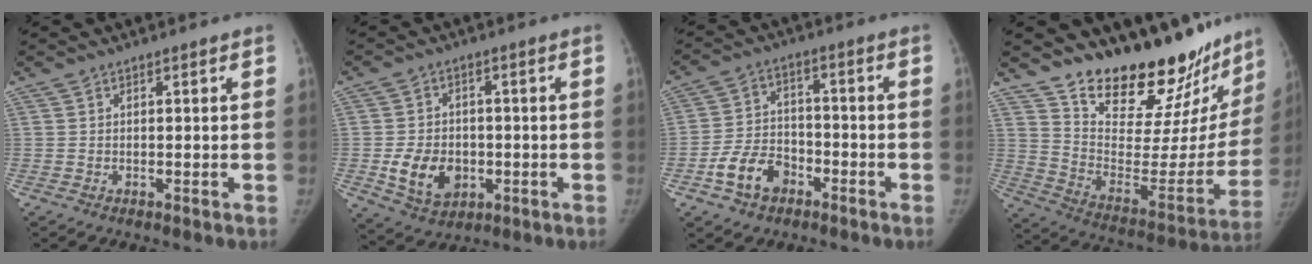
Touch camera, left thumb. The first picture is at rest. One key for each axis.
{"total": 9.4, "fx": -2.0, "fy": 7.3, "fz": 5.6, "tx": -0.070, "ty": 0.002, "tz": -0.022}
{"total": 9.1, "fx": -4.7, "fy": 6.3, "fz": 4.5, "tx": -0.067, "ty": 0.030, "tz": -0.082}
{"total": 26.2, "fx": 23.0, "fy": 8.6, "fz": 9.2, "tx": -0.097, "ty": -0.165, "tz": 0.337}